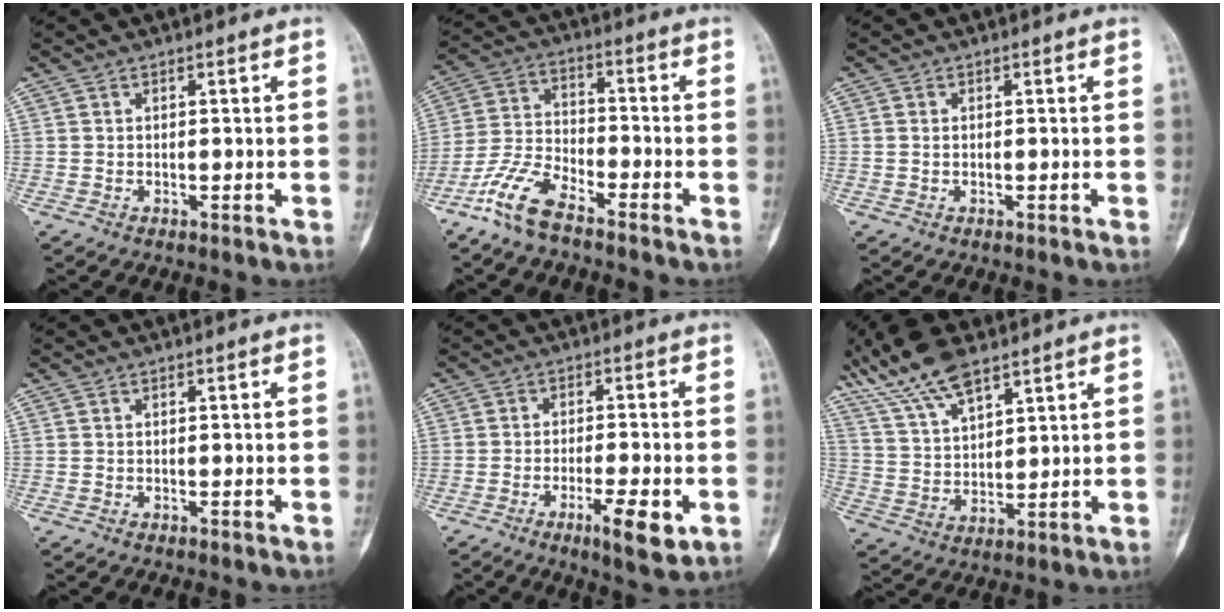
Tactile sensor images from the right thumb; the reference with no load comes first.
{"total": 9.7, "force": [-7.1, 3.4, 5.7], "torque": [-0.128, 0.038, -0.150]}
{"total": 0.7, "force": [0.0, 0.6, 0.4], "torque": [-0.006, 0.000, 0.000]}
{"total": 0.0}
{"total": 7.8, "force": [-3.2, 2.2, 6.7], "torque": [-0.102, 0.004, -0.047]}
{"total": 14.2, "force": [9.9, 5.2, 8.6], "torque": [-0.154, -0.021, 0.199]}